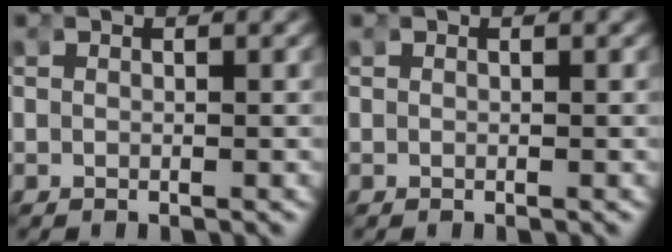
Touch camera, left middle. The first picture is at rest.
{"total": 0.0}